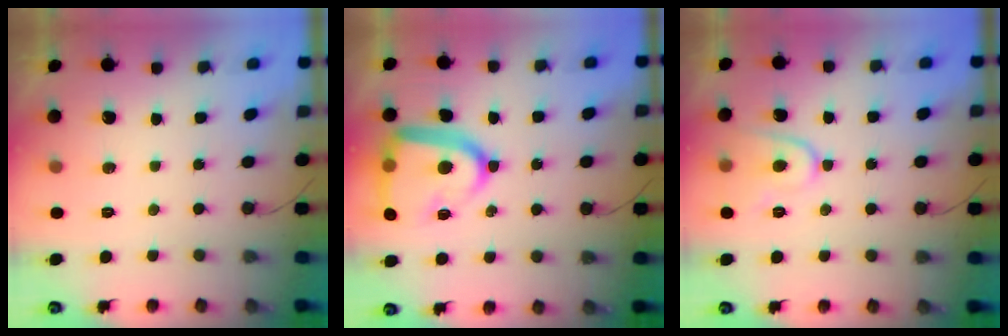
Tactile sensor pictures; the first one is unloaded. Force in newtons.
{"total": 17.5, "press": 17.5, "slide": 1.3}
{"total": 8.4, "press": 8.3, "slide": 0.7}